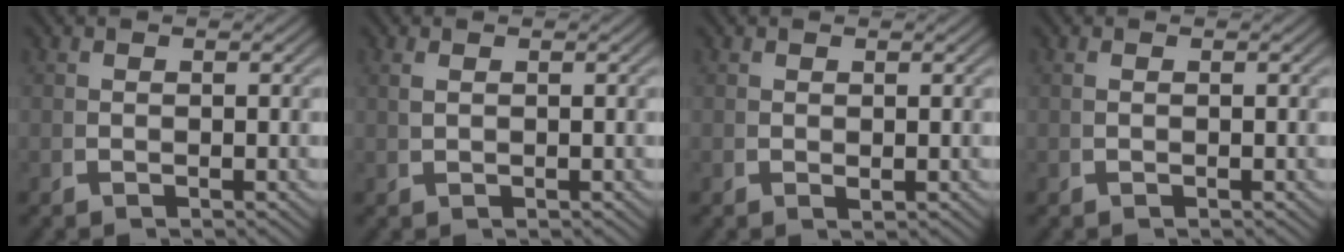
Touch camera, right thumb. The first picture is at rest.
{"total": 0.8, "force": [0.6, -0.3, 0.4], "torque": [-0.009, 0.004, 0.017]}
{"total": 0.6, "force": [0.4, 0.3, 0.4], "torque": [-0.007, -0.001, 0.011]}
{"total": 0.0}